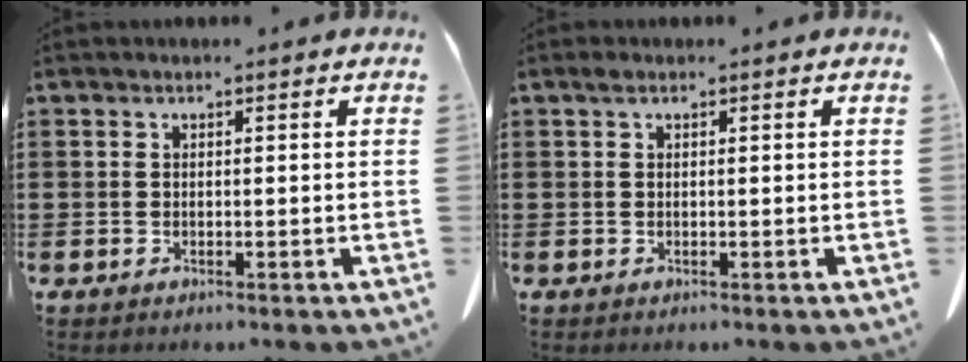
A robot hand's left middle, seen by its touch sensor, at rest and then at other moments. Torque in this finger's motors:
{"motor_torque": [0.93, 0.63, 0.15, 0.07]}